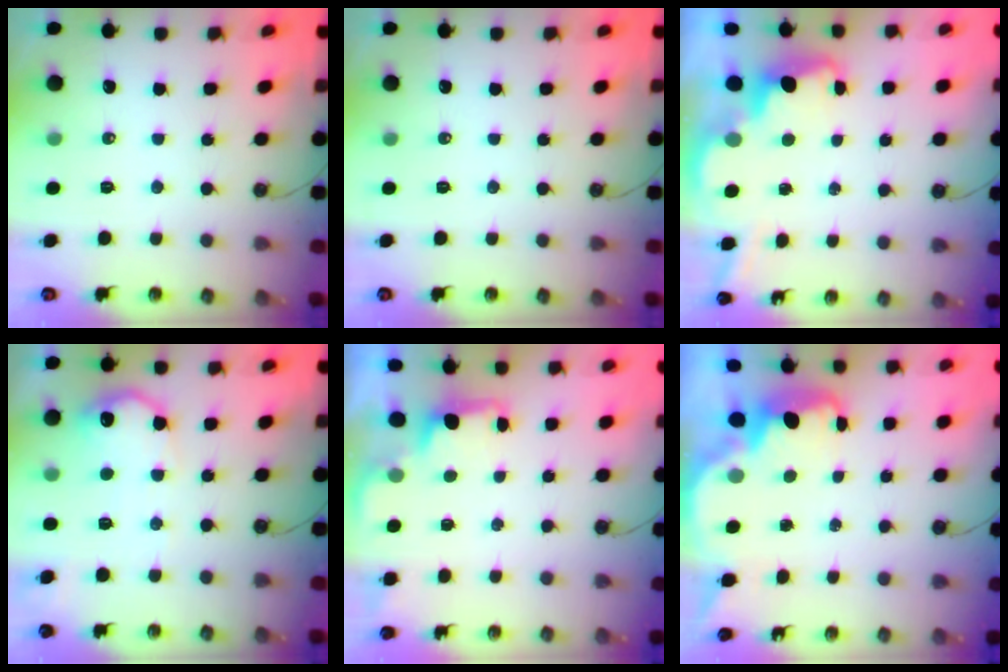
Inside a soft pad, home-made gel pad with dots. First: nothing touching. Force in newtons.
{"total": 0.0}
{"total": 3.7, "press": 3.7, "slide": 0.7}
{"total": 13.2, "press": 13.2, "slide": 0.4}
{"total": 1.3, "press": 1.0, "slide": 0.8}
{"total": 3.7, "press": 3.6, "slide": 0.5}